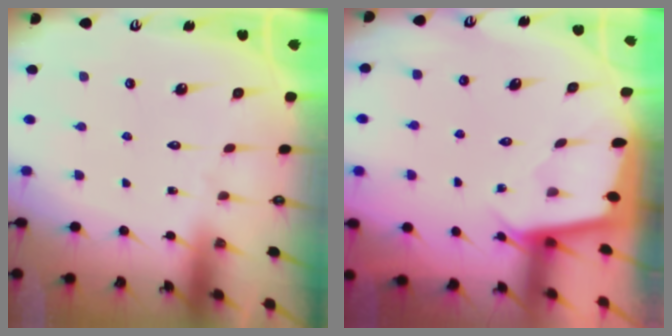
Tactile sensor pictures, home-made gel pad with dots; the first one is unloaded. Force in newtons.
{"total": 1.9, "press": 1.9, "slide": 0.1}